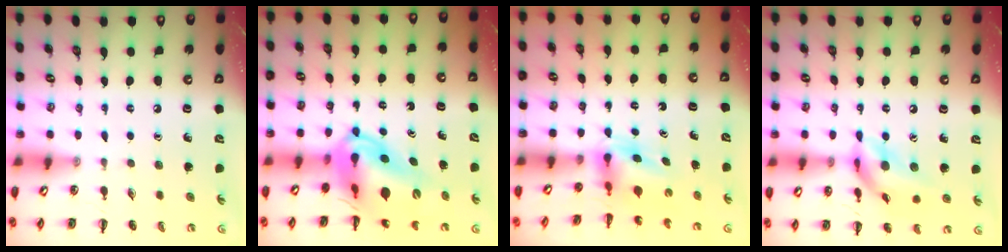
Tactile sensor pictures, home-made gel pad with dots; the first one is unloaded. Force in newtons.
{"total": 14.4, "press": 13.7, "slide": 4.3}
{"total": 4.4, "press": 4.4, "slide": 0.7}
{"total": 13.4, "press": 13.2, "slide": 2.3}